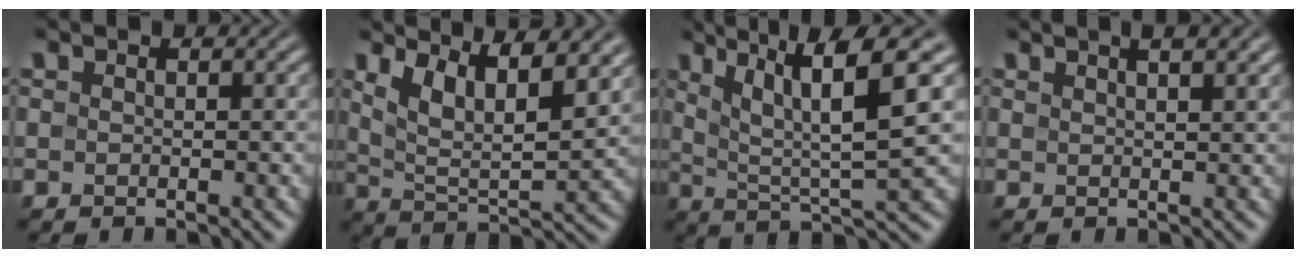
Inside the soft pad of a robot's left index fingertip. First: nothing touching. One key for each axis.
{"total": 9.0, "fx": 5.2, "fy": 3.2, "fz": 6.6, "tx": -0.118, "ty": 0.010, "tz": 0.075}
{"total": 9.8, "fx": 4.1, "fy": 1.9, "fz": 8.7, "tx": -0.140, "ty": 0.008, "tz": 0.075}
{"total": 4.0, "fx": 2.5, "fy": 1.5, "fz": 2.6, "tx": -0.006, "ty": 0.017, "tz": 0.011}